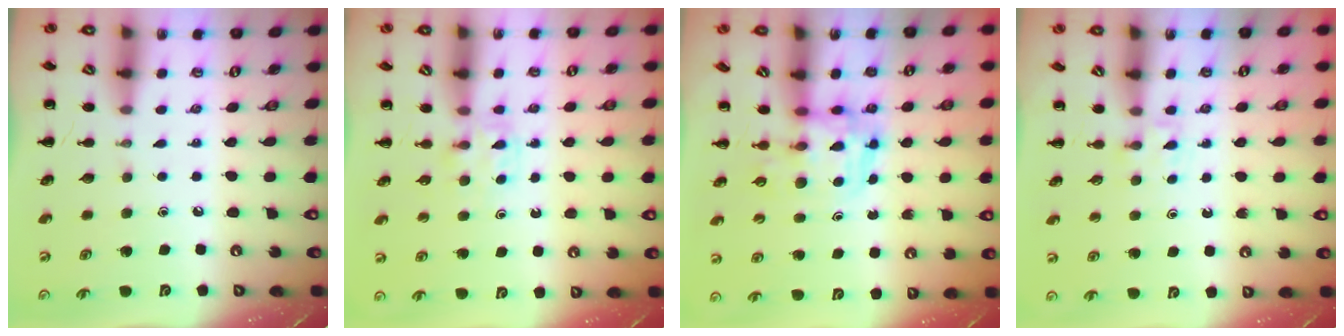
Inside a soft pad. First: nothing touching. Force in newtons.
{"total": 3.9, "press": 3.7, "slide": 1.3}
{"total": 3.6, "press": 3.5, "slide": 0.6}
{"total": 2.2, "press": 2.0, "slide": 0.9}